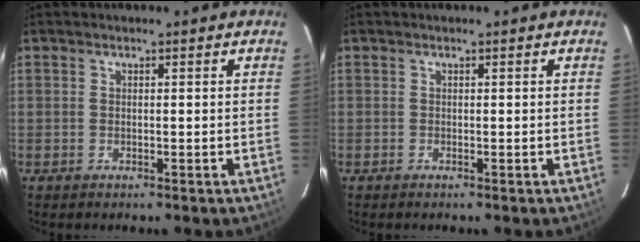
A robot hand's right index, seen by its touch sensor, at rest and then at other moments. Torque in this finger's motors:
{"motor_torque": [0.13, 0.13, -0.02, 0.01]}